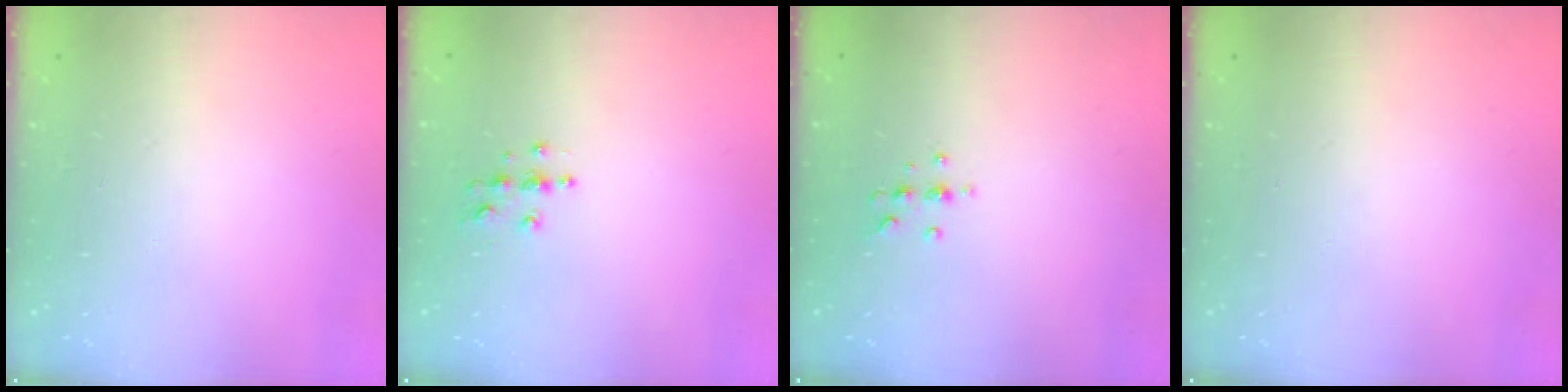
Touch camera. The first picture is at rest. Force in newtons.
{"total": 3.8, "press": 3.8, "slide": 0.3}
{"total": 5.7, "press": 5.5, "slide": 1.6}
{"total": 0.6, "press": 0.0, "slide": 0.6}